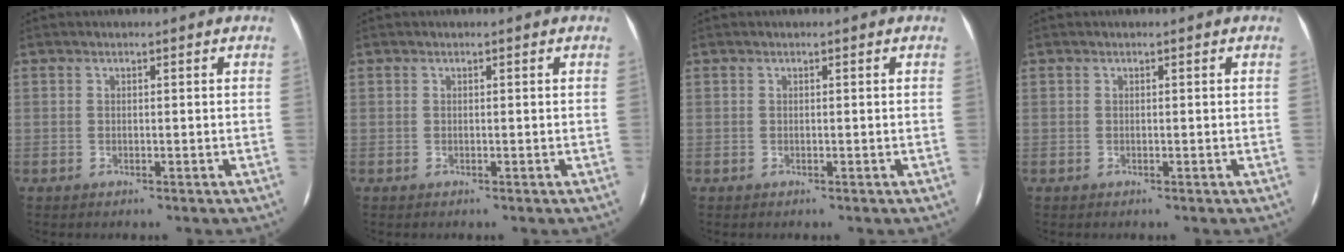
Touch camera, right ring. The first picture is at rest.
{"total": 0.0}
{"total": 0.0}
{"total": 0.0}